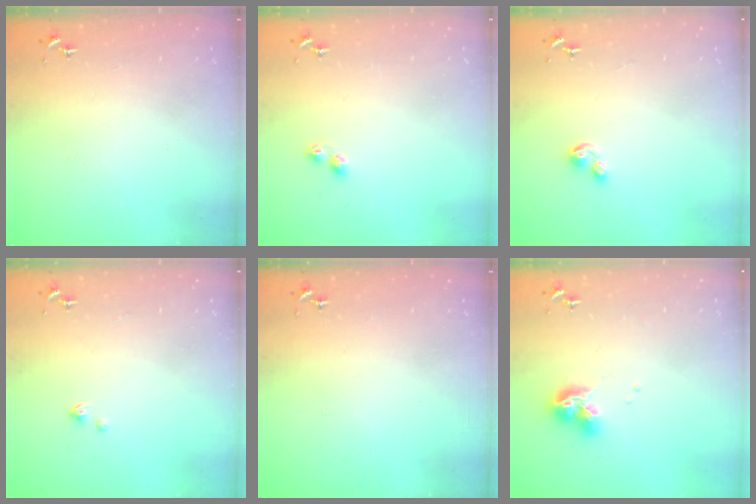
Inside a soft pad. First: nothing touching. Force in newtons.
{"total": 4.6, "press": 4.6, "slide": 0.4}
{"total": 3.7, "press": 3.7, "slide": 0.3}
{"total": 1.6, "press": 1.6, "slide": 0.2}
{"total": 0.0}
{"total": 10.0, "press": 10.0, "slide": 1.2}